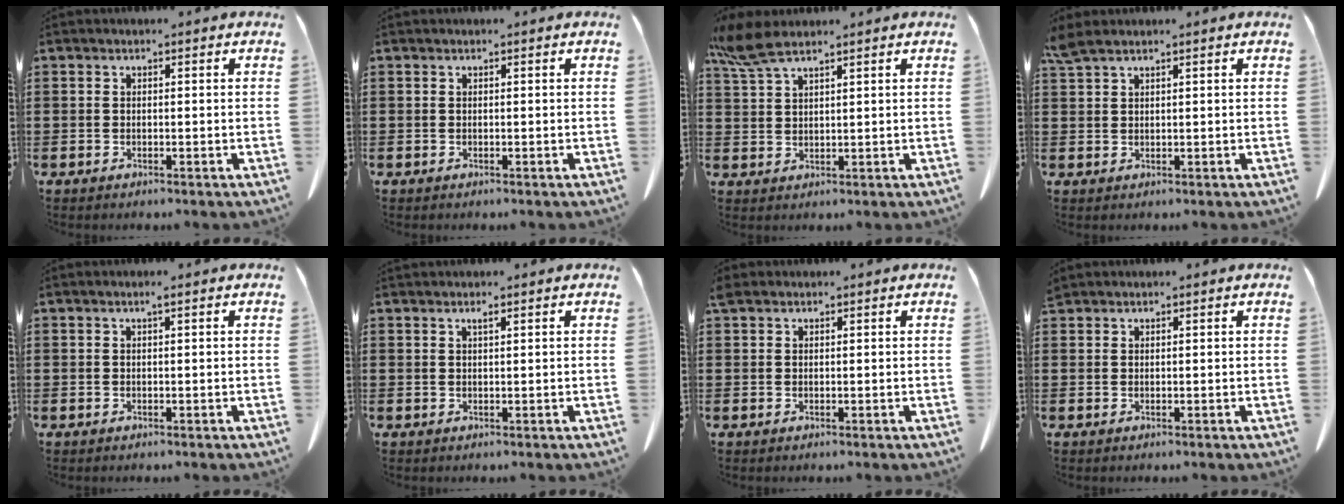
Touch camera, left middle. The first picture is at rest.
{"total": 0.0}
{"total": 6.0, "force": [4.4, 1.4, 3.8], "torque": [-0.100, -0.011, 0.078]}
{"total": 2.4, "force": [2.0, 0.4, 1.4], "torque": [-0.033, -0.002, 0.038]}
{"total": 0.8, "force": [0.5, -0.1, 0.7], "torque": [-0.012, -0.003, 0.010]}
{"total": 0.9, "force": [0.6, 0.1, 0.6], "torque": [-0.013, -0.002, 0.012]}
{"total": 1.2, "force": [1.0, 0.5, 0.4], "torque": [-0.011, 0.000, 0.022]}
{"total": 1.0, "force": [1.0, 0.1, 0.0], "torque": [-0.004, -0.002, 0.022]}